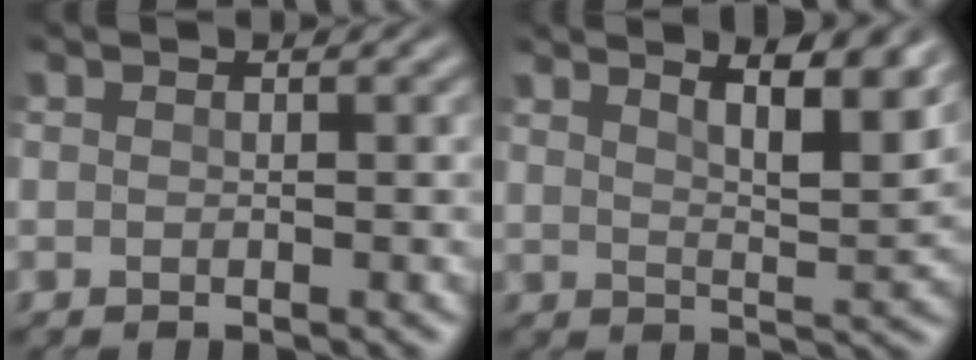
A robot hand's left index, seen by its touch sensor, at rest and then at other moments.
{"total": 6.4, "force": [4.2, 1.7, 4.6], "torque": [-0.059, 0.007, 0.051]}